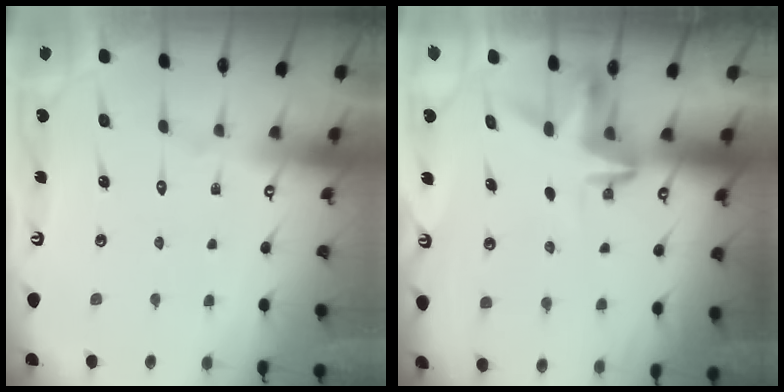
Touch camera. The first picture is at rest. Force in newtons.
{"total": 3.6, "press": 3.6, "slide": 0.2}